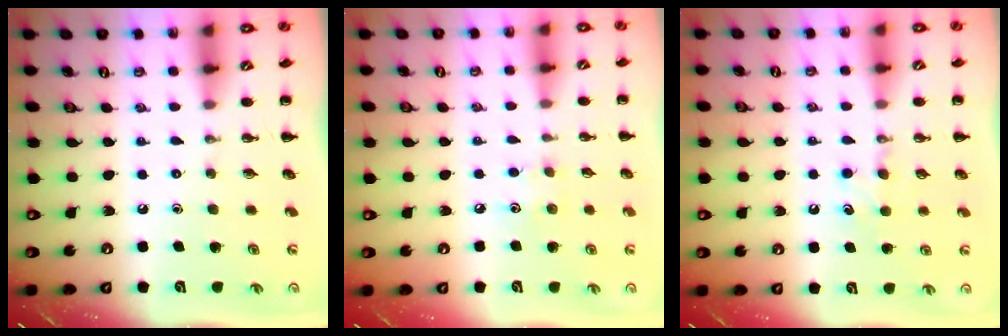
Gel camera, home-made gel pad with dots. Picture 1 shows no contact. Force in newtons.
{"total": 4.0, "press": 3.9, "slide": 0.8}
{"total": 6.5, "press": 6.3, "slide": 1.7}